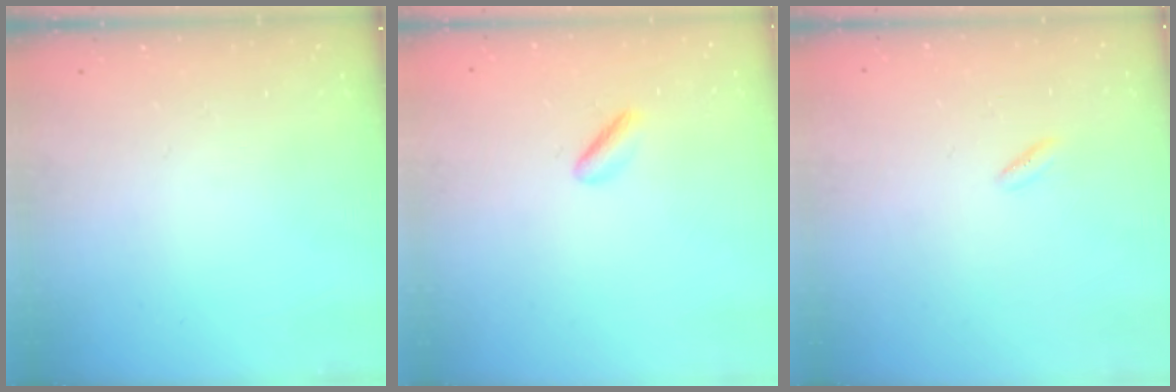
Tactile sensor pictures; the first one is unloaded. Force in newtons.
{"total": 2.2, "press": 1.9, "slide": 1.1}
{"total": 1.8, "press": 1.7, "slide": 0.7}